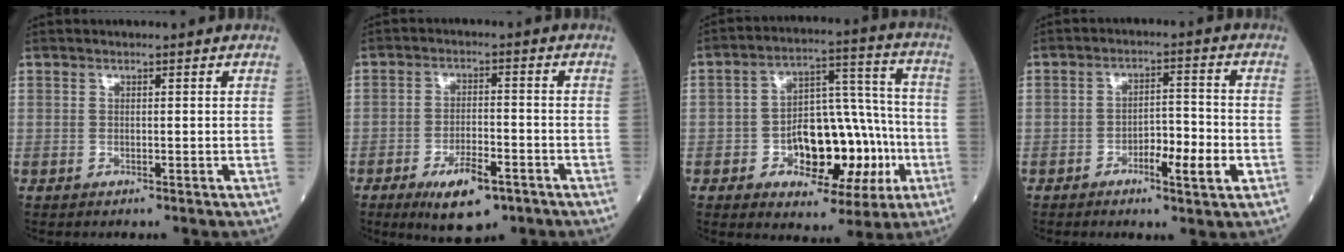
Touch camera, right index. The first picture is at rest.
{"total": 8.0, "force": [-4.6, 2.7, 5.9], "torque": [-0.104, -0.007, -0.069]}
{"total": 15.9, "force": [-4.4, 8.1, 12.9], "torque": [-0.189, 0.035, -0.055]}
{"total": 6.1, "force": [-2.4, 1.4, 5.5], "torque": [-0.083, 0.005, -0.038]}